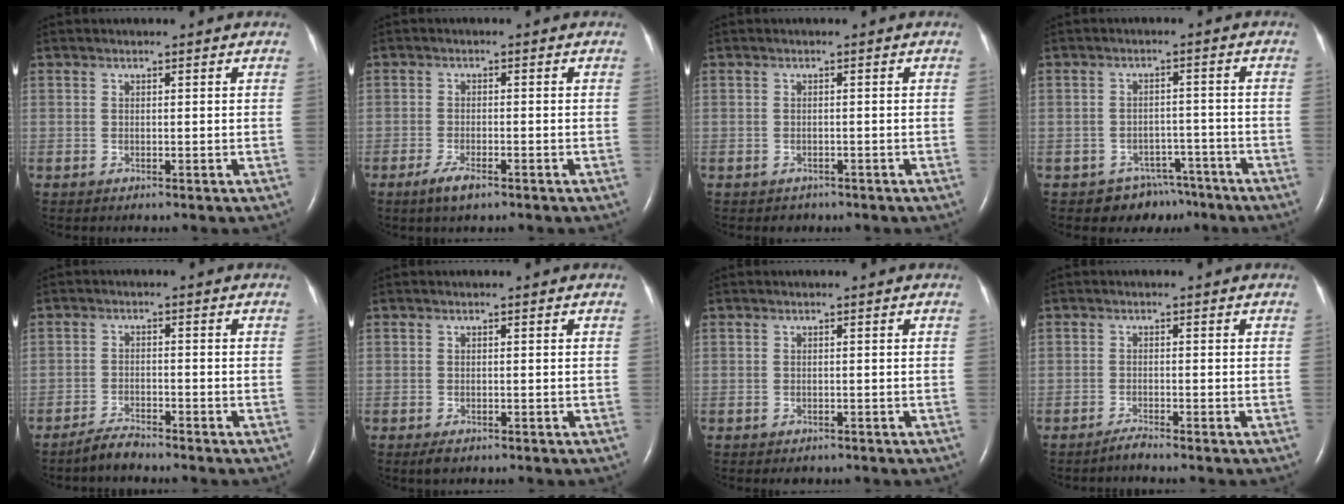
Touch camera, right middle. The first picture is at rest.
{"total": 3.1, "force": [-2.0, 0.7, 2.2], "torque": [-0.053, -0.005, -0.038]}
{"total": 1.2, "force": [-0.8, 0.9, -0.1], "torque": [-0.004, 0.002, -0.009]}
{"total": 6.4, "force": [-4.9, 4.1, 0.0], "torque": [0.014, 0.026, -0.065]}
{"total": 2.6, "force": [-2.5, 0.1, 0.6], "torque": [-0.016, -0.009, -0.049]}
{"total": 1.3, "force": [-0.8, 0.6, 0.8], "torque": [-0.018, -0.002, -0.010]}
{"total": 1.1, "force": [-0.8, 0.7, 0.2], "torque": [-0.005, 0.000, -0.008]}
{"total": 1.2, "force": [-1.2, -0.3, 0.3], "torque": [-0.008, -0.003, -0.022]}